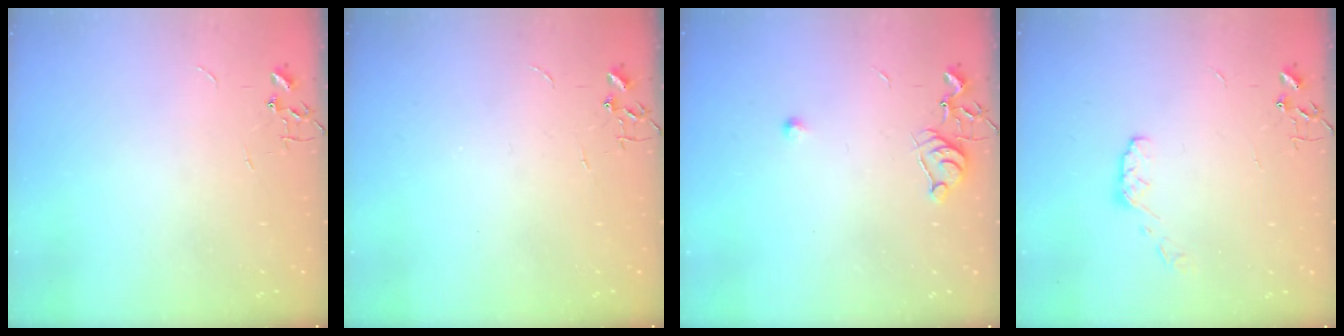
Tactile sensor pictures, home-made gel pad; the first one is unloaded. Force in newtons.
{"total": 0.0}
{"total": 6.3, "press": 6.2, "slide": 0.8}
{"total": 6.1, "press": 6.0, "slide": 0.9}